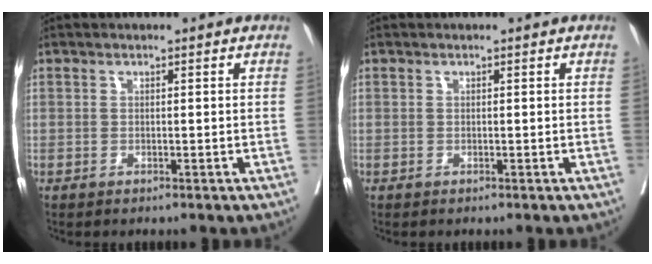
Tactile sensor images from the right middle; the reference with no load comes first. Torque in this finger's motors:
{"motor_torque": [0.00, 0.00, 0.00, 0.00]}